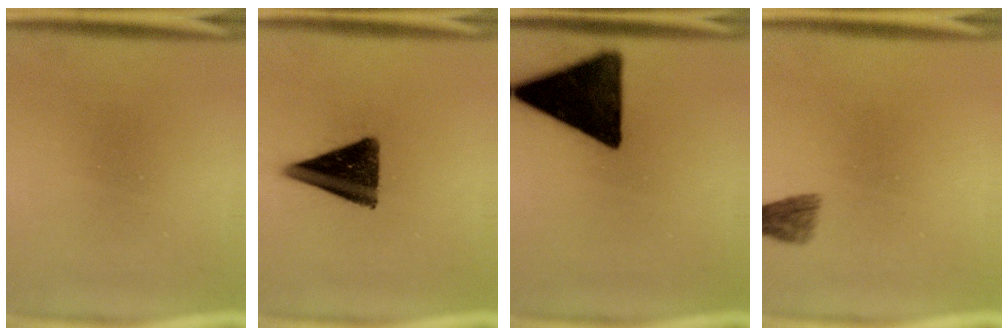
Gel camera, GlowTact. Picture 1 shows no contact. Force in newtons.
{"total": 13.3}
{"total": 16.6}
{"total": 1.8}